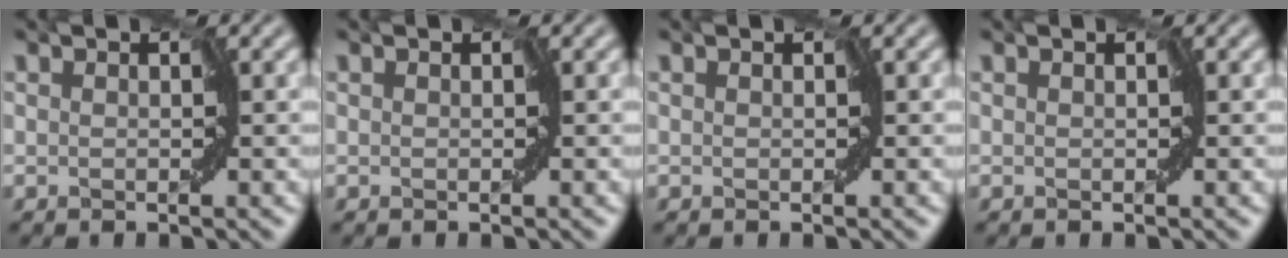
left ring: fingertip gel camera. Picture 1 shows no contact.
{"total": 0.0}
{"total": 0.0}
{"total": 0.0}